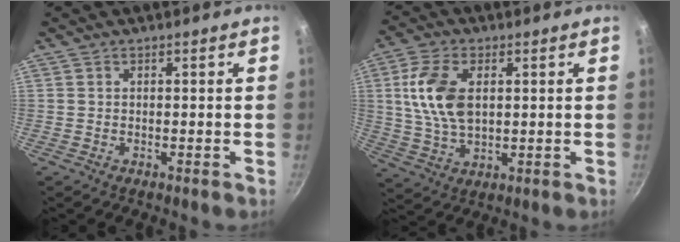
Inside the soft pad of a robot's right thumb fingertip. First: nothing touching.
{"total": 11.6, "force": [2.3, 6.8, 9.1], "torque": [-0.170, -0.004, 0.045]}